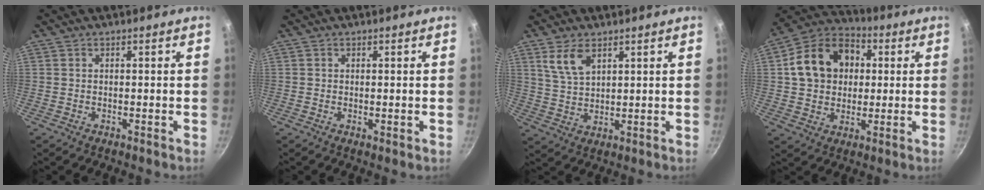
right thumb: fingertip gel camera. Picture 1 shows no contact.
{"total": 0.5, "force": [0.1, 0.2, 0.5], "torque": [-0.007, -0.005, -0.001]}
{"total": 6.5, "force": [3.6, 3.3, 4.2], "torque": [-0.073, -0.017, 0.075]}
{"total": 15.5, "force": [2.6, 12.4, 9.1], "torque": [-0.130, 0.025, 0.030]}